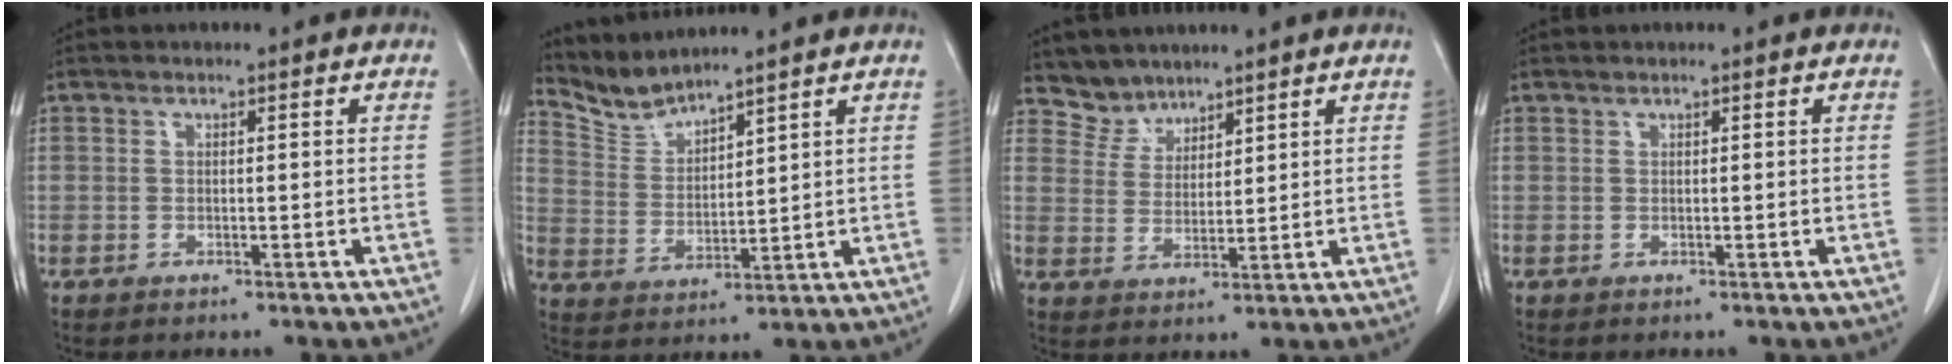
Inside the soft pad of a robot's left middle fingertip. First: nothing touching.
{"total": 5.4, "force": [5.4, -0.4, -0.2], "torque": [-0.012, -0.003, 0.123]}
{"total": 4.3, "force": [3.9, 1.8, -0.5], "torque": [0.013, 0.003, 0.082]}
{"total": 0.0}